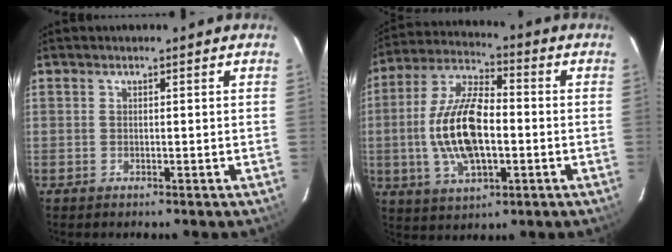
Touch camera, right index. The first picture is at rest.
{"total": 15.6, "force": [-2.1, 7.0, 13.8], "torque": [-0.285, 0.006, -0.037]}